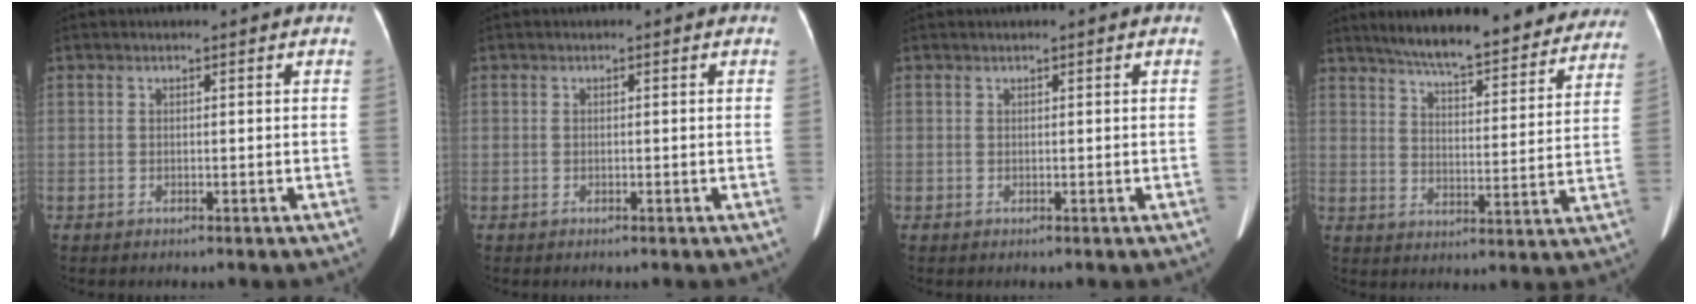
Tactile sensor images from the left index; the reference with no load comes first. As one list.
[{"total": 0.0}, {"total": 0.0}, {"total": 22.5, "force": [19.8, 4.3, 9.8], "torque": [-0.132, -0.017, 0.251]}]